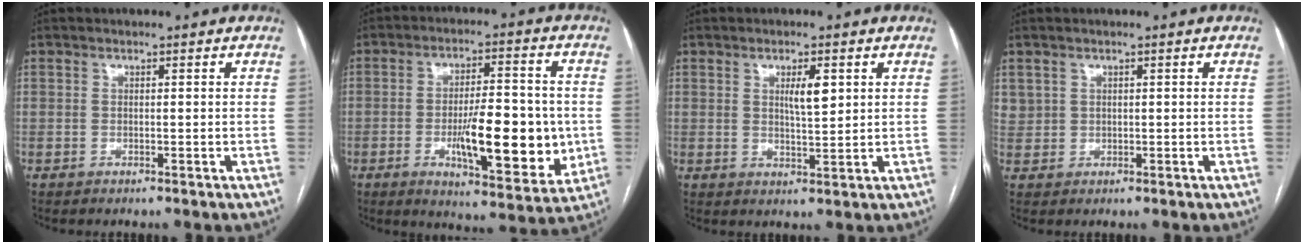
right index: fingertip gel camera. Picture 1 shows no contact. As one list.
[{"total": 15.0, "force": [-2.6, 4.3, 14.2], "torque": [-0.213, -0.004, -0.036]}, {"total": 3.9, "force": [1.4, 0.8, 3.6], "torque": [-0.060, -0.001, 0.025]}, {"total": 2.0, "force": [1.0, 1.6, 0.2], "torque": [0.006, 0.007, 0.018]}]